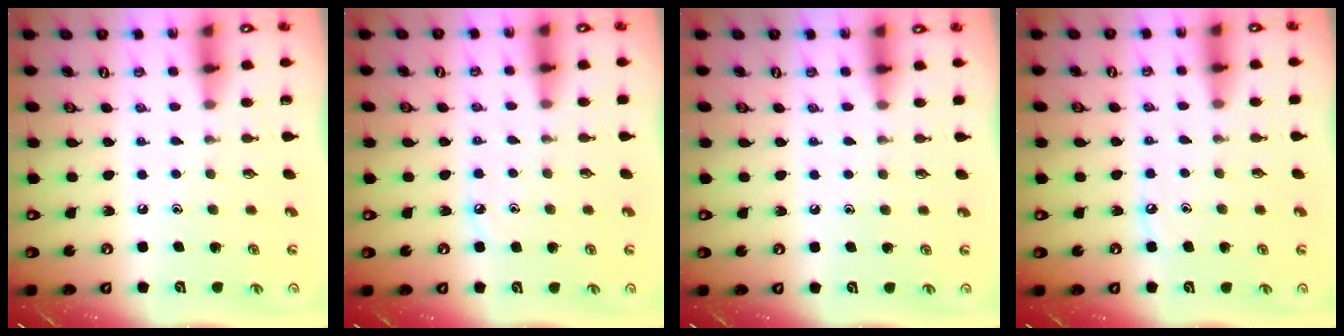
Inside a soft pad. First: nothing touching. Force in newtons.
{"total": 4.0, "press": 3.9, "slide": 0.6}
{"total": 2.9, "press": 2.9, "slide": 0.5}
{"total": 4.0, "press": 4.0, "slide": 0.5}